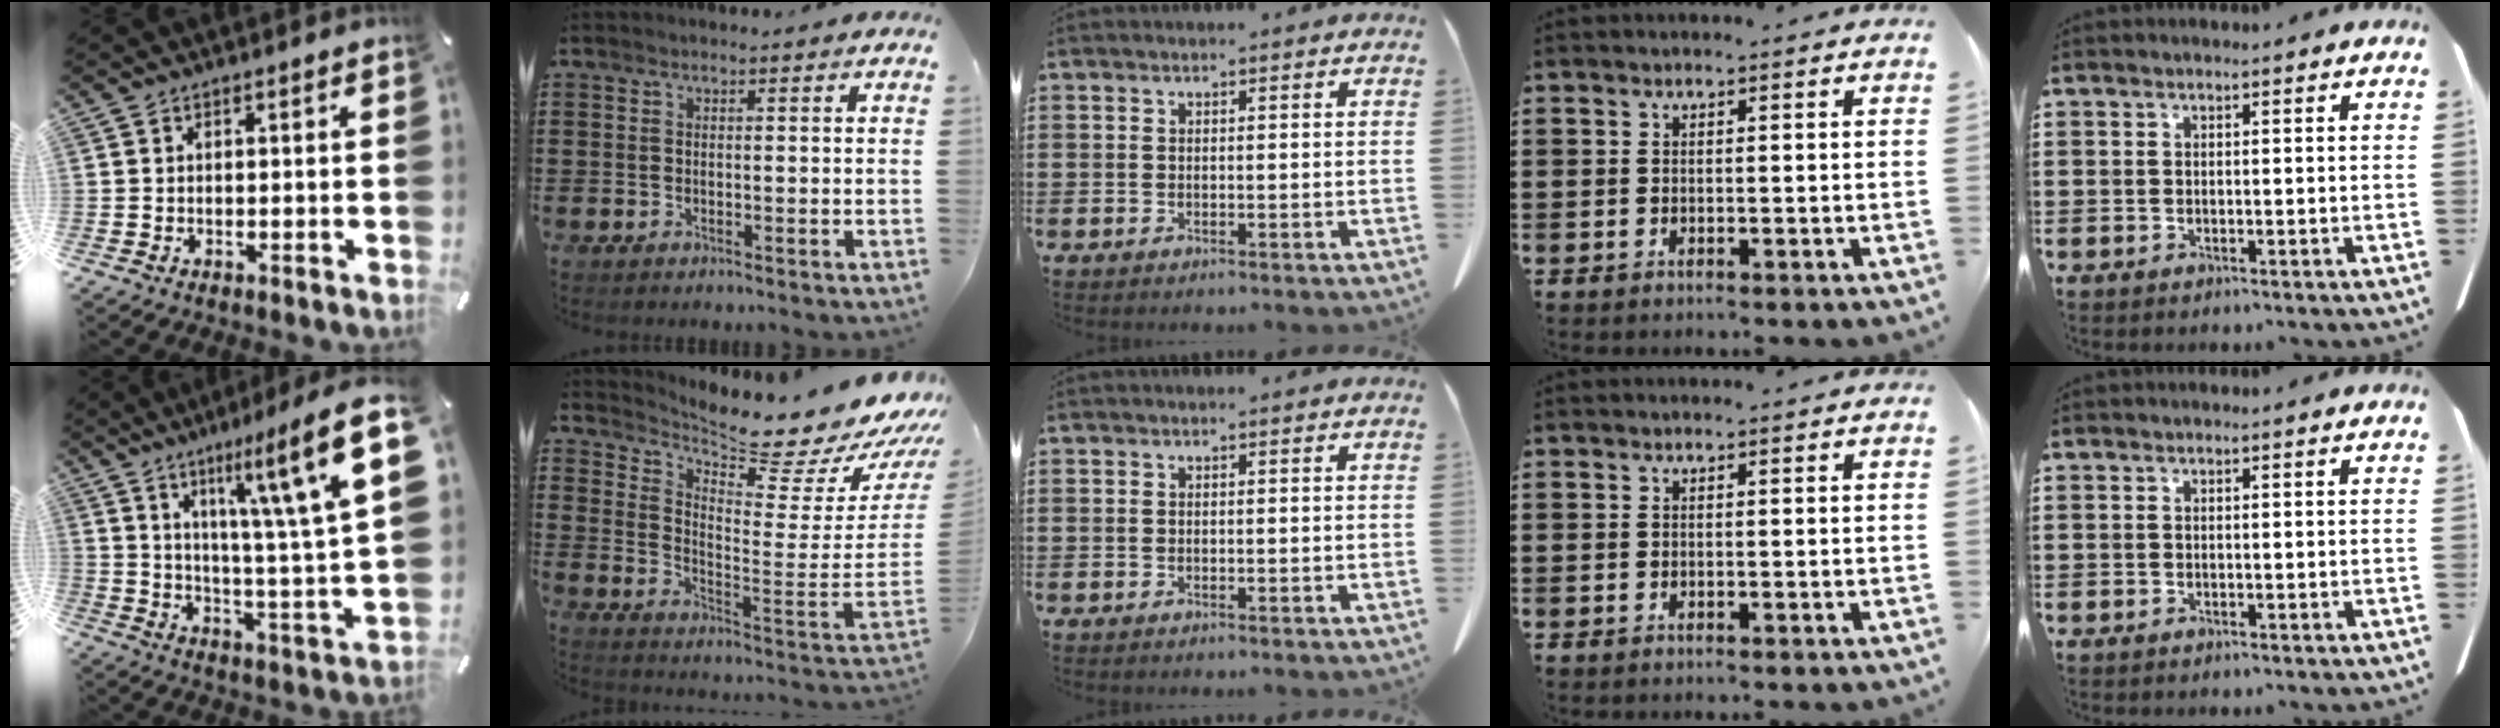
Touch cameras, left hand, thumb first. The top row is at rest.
{"thumb": {"total": 20.7, "force": [10.8, 3.8, 17.2], "torque": [-0.252, -0.063, 0.156]}, "index": {"total": 8.8, "force": [8.2, 0.8, 3.0], "torque": [-0.059, -0.090, 0.129]}}